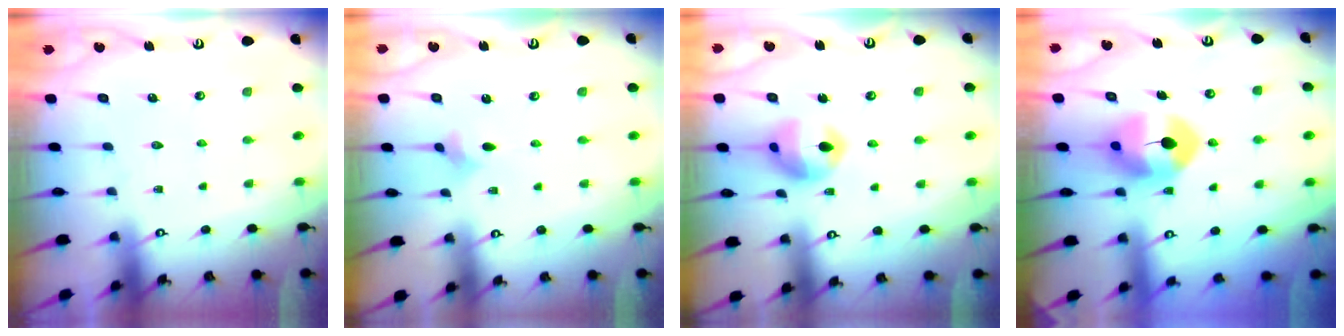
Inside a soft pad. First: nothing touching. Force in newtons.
{"total": 2.1, "press": 2.0, "slide": 0.6}
{"total": 12.7, "press": 12.6, "slide": 1.3}
{"total": 8.7, "press": 8.6, "slide": 1.2}